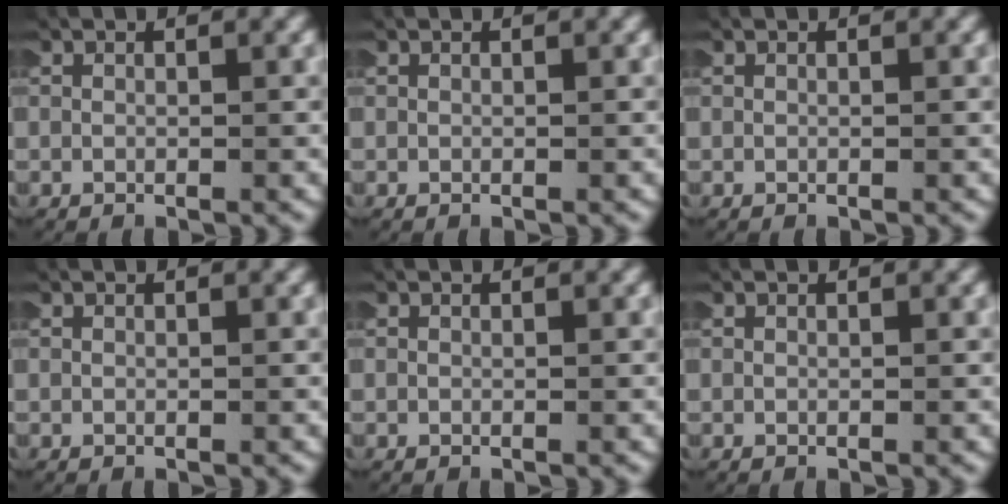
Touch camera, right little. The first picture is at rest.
{"total": 0.0}
{"total": 0.0}
{"total": 0.0}
{"total": 0.0}
{"total": 0.0}